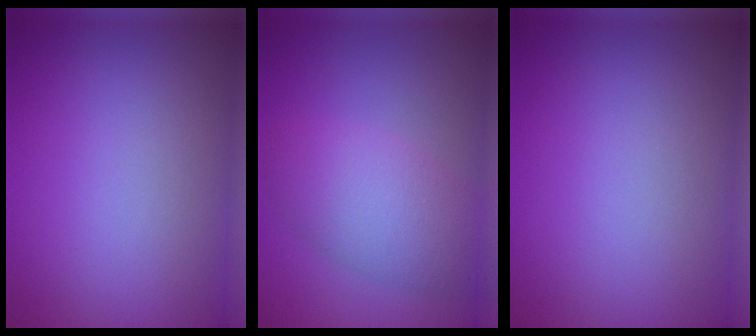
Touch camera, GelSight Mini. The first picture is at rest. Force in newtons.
{"total": 5.5, "press": 5.5, "slide": 0.3}
{"total": 0.0}